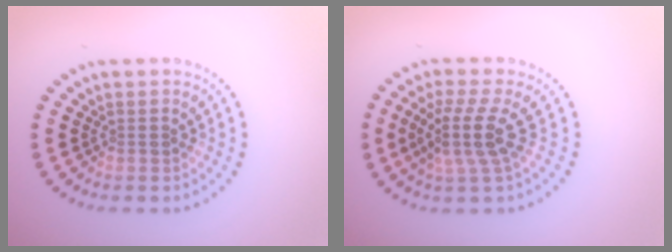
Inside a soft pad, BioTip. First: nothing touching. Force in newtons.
{"total": 3.8, "press": 2.9, "slide": 2.5}